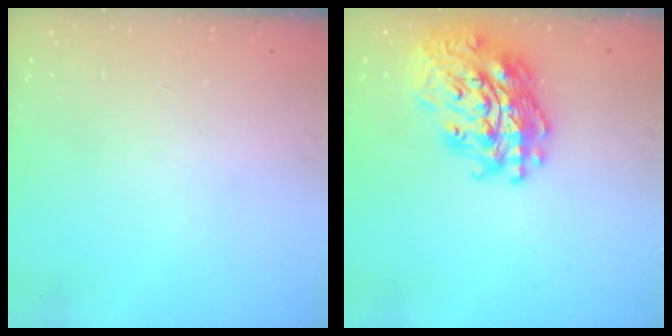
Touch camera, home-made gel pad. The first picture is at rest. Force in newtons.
{"total": 23.0, "press": 22.8, "slide": 2.4}